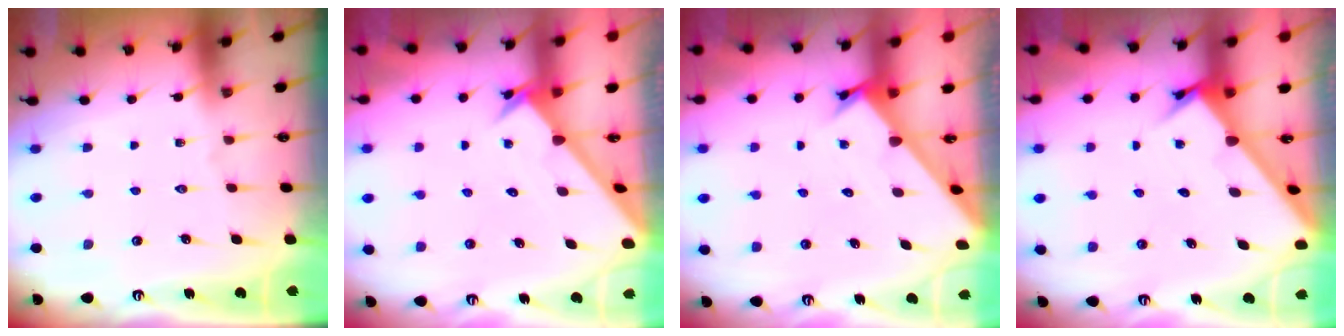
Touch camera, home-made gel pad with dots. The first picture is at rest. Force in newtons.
{"total": 2.4, "press": 2.4, "slide": 0.2}
{"total": 2.1, "press": 2.1, "slide": 0.2}
{"total": 2.5, "press": 2.5, "slide": 0.3}